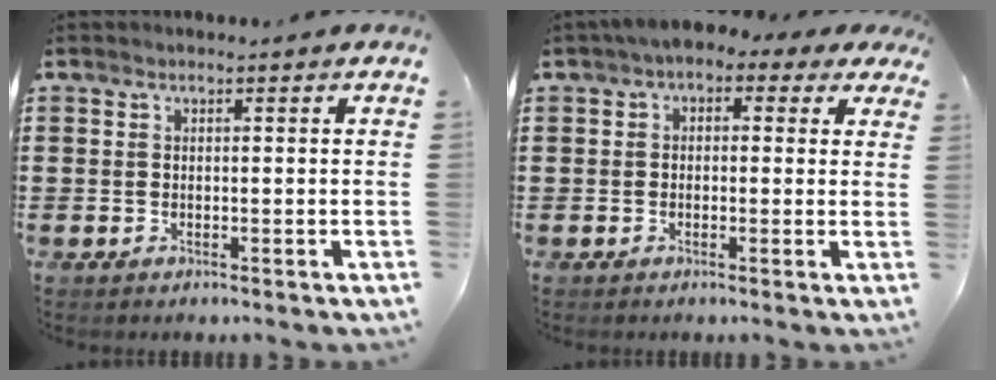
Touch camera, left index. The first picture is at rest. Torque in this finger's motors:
{"motor_torque": [1.02, -1.12, 0.85, 0.21]}